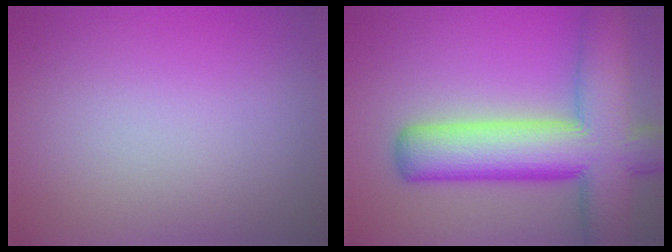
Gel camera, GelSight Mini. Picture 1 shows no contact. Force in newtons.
{"total": 11.5, "press": 11.5, "slide": 0.5}